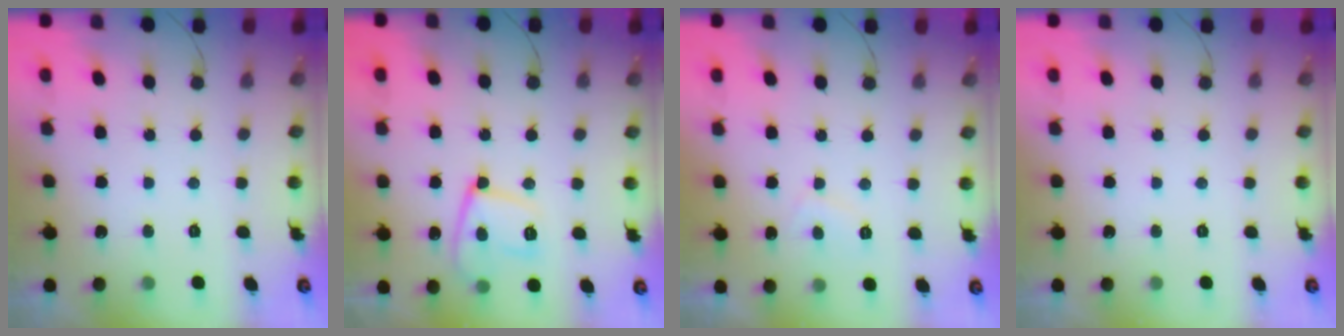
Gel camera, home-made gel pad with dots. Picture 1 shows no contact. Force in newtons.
{"total": 14.1, "press": 14.1, "slide": 1.3}
{"total": 2.5, "press": 2.4, "slide": 0.7}
{"total": 0.0}